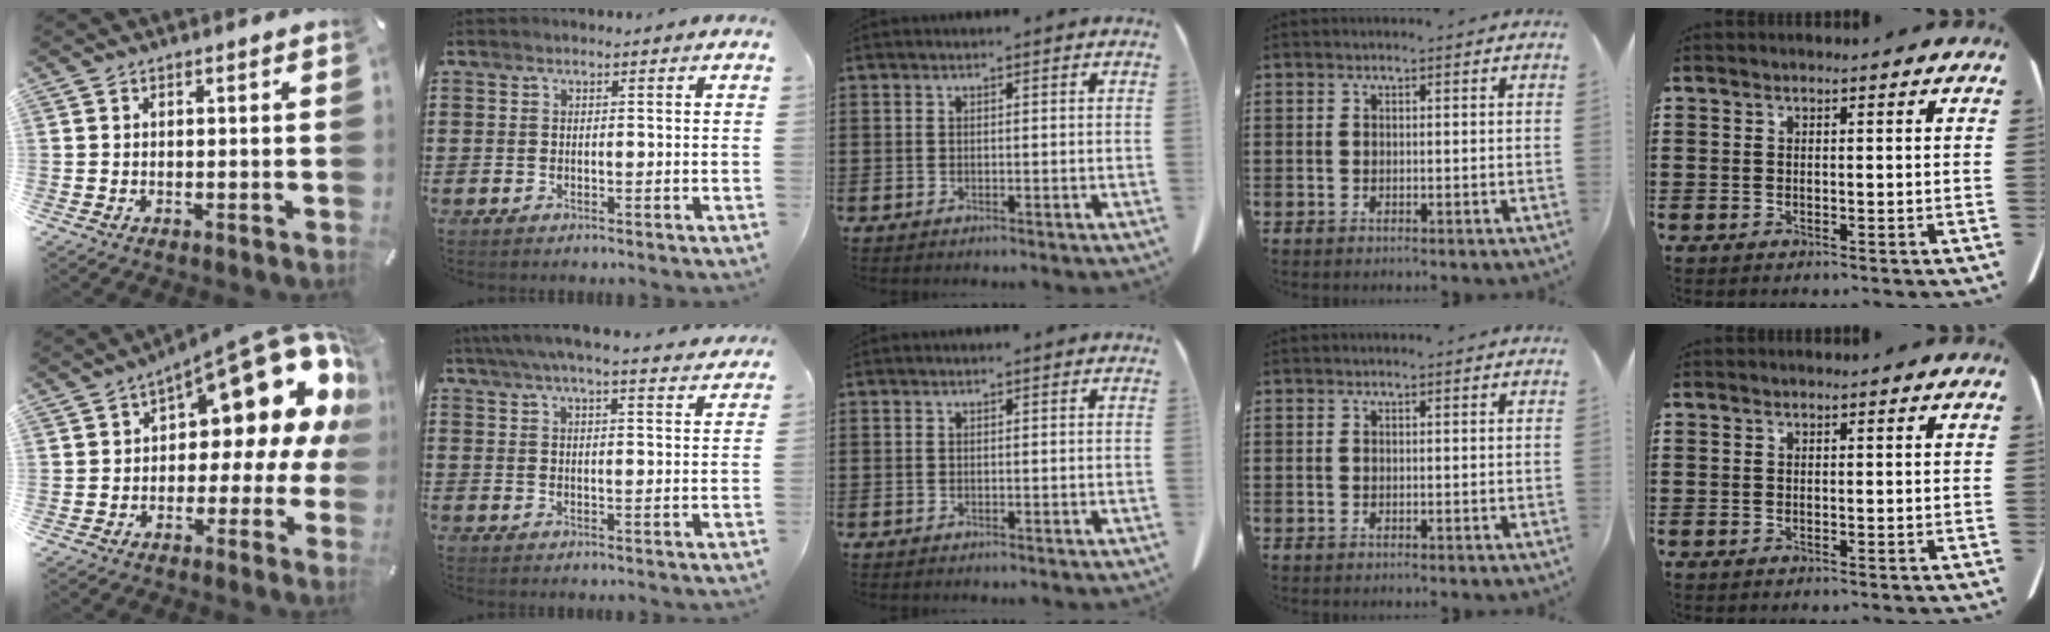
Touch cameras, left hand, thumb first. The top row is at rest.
{"thumb": {"total": 18.3, "force": [8.7, 8.4, 13.8], "torque": [-0.160, -0.072, 0.140]}, "index": {"total": 5.2, "force": [4.7, 0.0, 2.3], "torque": [-0.059, -0.017, 0.083]}}